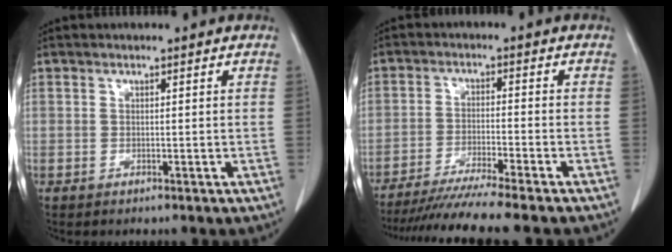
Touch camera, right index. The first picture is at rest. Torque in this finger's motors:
{"motor_torque": [1.34, -0.80, 0.30, 0.16]}